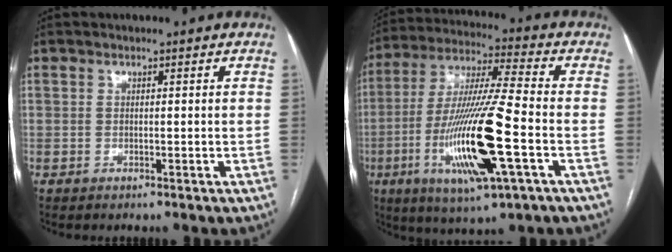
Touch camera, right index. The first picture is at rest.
{"total": 18.9, "force": [-5.4, 1.3, 18.0], "torque": [-0.370, -0.023, -0.097]}